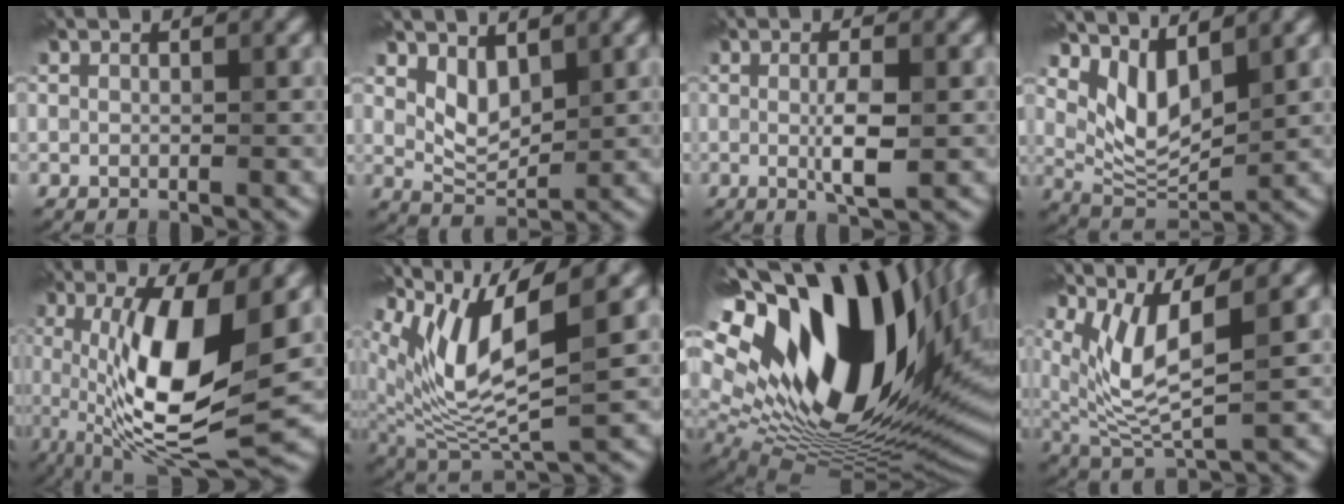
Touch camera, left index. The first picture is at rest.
{"total": 3.0, "force": [1.7, 1.6, 2.0], "torque": [-0.037, -0.007, 0.037]}
{"total": 3.1, "force": [0.0, 0.6, 3.1], "torque": [-0.057, -0.001, 0.001]}
{"total": 5.3, "force": [2.7, 2.5, 3.8], "torque": [-0.077, -0.016, 0.055]}
{"total": 10.9, "force": [0.7, 2.9, 10.5], "torque": [-0.184, -0.006, 0.017]}
{"total": 9.2, "force": [3.9, 2.7, 7.9], "torque": [-0.168, -0.005, 0.077]}
{"total": 22.5, "force": [8.2, 12.1, 17.1], "torque": [-0.297, -0.003, 0.157]}
{"total": 6.0, "force": [2.5, 1.6, 5.2], "torque": [-0.121, -0.013, 0.057]}